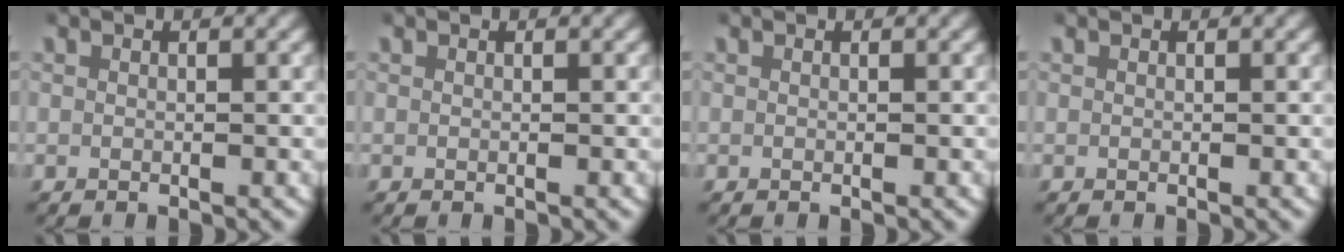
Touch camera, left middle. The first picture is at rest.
{"total": 0.0}
{"total": 0.0}
{"total": 0.0}